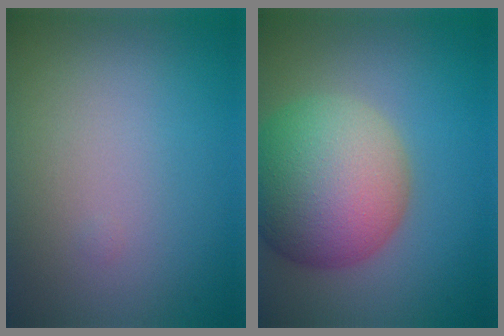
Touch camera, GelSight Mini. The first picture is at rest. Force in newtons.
{"total": 10.1, "press": 10.0, "slide": 0.7}